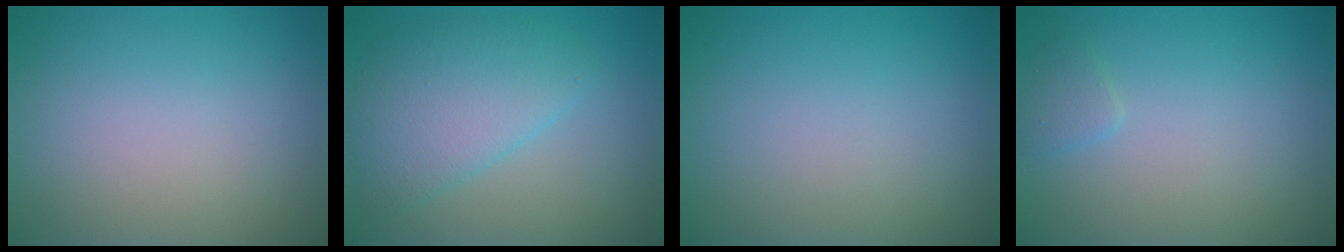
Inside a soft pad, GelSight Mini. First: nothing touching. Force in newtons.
{"total": 4.9, "press": 4.9, "slide": 0.1}
{"total": 0.0}
{"total": 1.0, "press": 0.9, "slide": 0.1}